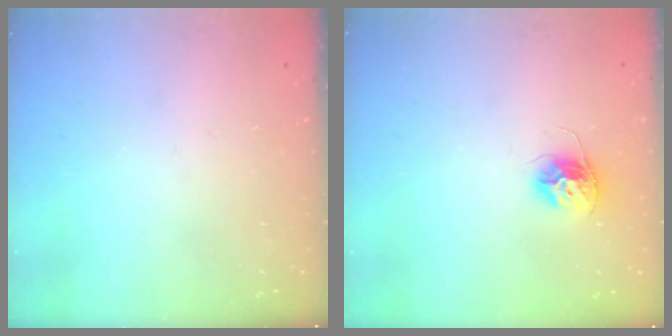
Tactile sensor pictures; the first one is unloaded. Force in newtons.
{"total": 10.1, "press": 10.1, "slide": 0.7}